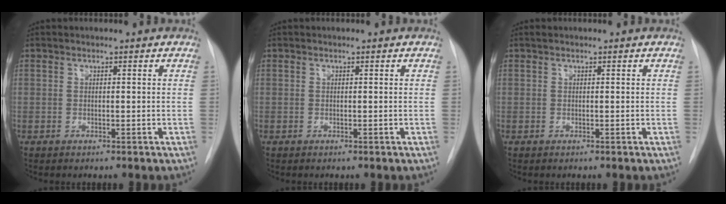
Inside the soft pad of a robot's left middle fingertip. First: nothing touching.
{"total": 0.7, "force": [-0.1, -0.4, -0.6], "torque": [0.017, -0.004, -0.003]}
{"total": 0.7, "force": [0.1, -0.3, -0.6], "torque": [0.009, 0.003, 0.002]}